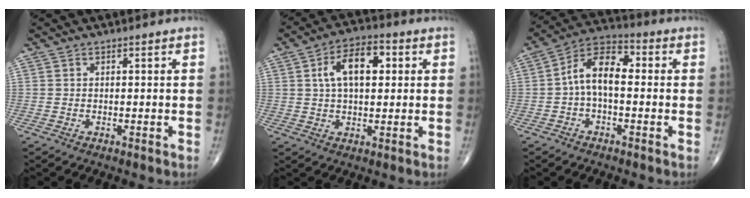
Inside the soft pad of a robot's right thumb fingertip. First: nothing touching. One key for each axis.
{"total": 10.4, "fx": 2.4, "fy": 5.5, "fz": 8.4, "tx": -0.132, "ty": 0.015, "tz": 0.036}
{"total": 9.4, "fx": -0.3, "fy": 5.1, "fz": 7.9, "tx": -0.129, "ty": 0.037, "tz": -0.017}